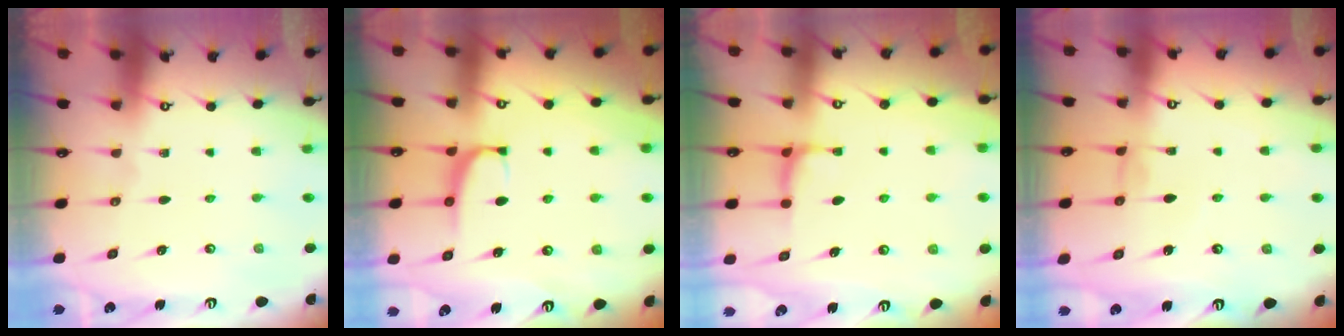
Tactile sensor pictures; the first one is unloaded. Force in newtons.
{"total": 0.7, "press": 0.0, "slide": 0.7}
{"total": 0.7, "press": 0.4, "slide": 0.6}
{"total": 0.8, "press": 0.7, "slide": 0.5}